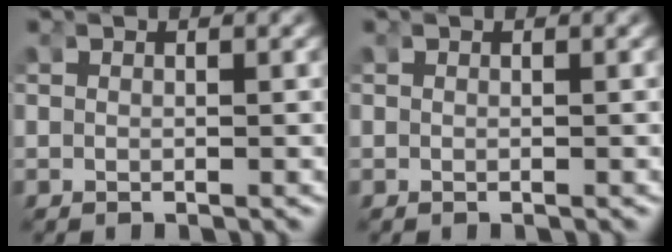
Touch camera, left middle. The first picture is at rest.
{"total": 0.0}